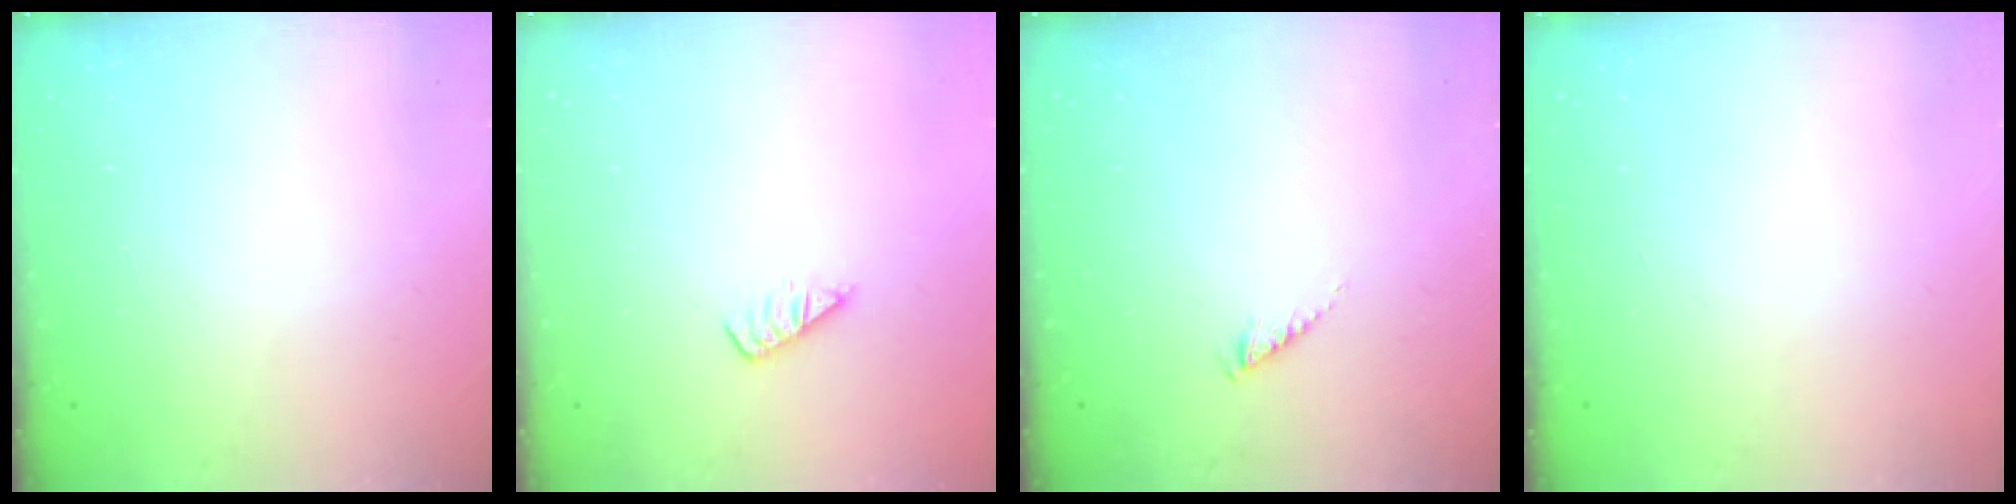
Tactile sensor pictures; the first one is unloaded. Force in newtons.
{"total": 1.6, "press": 1.5, "slide": 0.3}
{"total": 2.3, "press": 2.3, "slide": 0.4}
{"total": 0.0}